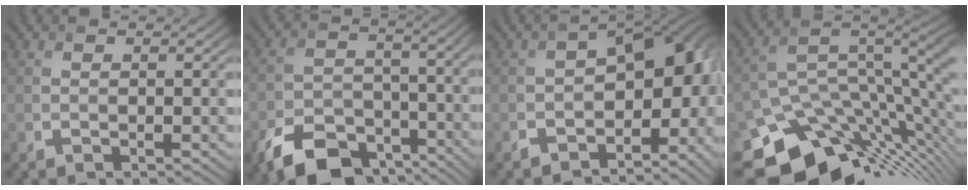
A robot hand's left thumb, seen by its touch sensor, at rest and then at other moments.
{"total": 10.8, "force": [-7.1, 5.9, 5.6], "torque": [-0.108, -0.025, -0.124]}
{"total": 12.0, "force": [-3.0, 7.2, 9.2], "torque": [-0.114, -0.022, -0.039]}
{"total": 12.8, "force": [-6.4, 7.4, 8.2], "torque": [-0.161, -0.038, -0.082]}